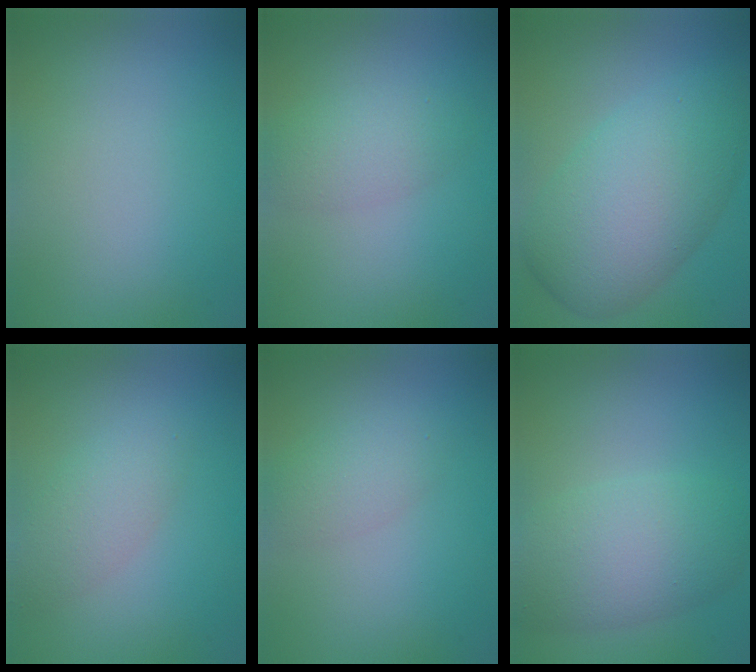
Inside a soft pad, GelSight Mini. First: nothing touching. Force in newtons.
{"total": 1.9, "press": 1.9, "slide": 0.1}
{"total": 8.6, "press": 8.6, "slide": 0.2}
{"total": 2.9, "press": 2.9, "slide": 0.1}
{"total": 2.2, "press": 2.2, "slide": 0.1}
{"total": 6.1, "press": 6.1, "slide": 0.3}